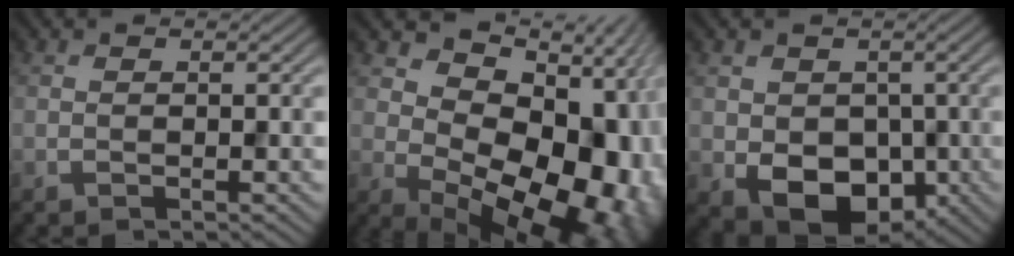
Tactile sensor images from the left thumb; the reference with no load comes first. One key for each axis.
{"total": 17.8, "fx": -0.1, "fy": 11.8, "fz": 13.3, "tx": -0.126, "ty": -0.024, "tz": 0.033}
{"total": 7.5, "fx": -1.6, "fy": 5.7, "fz": 4.6, "tx": -0.092, "ty": -0.023, "tz": -0.028}